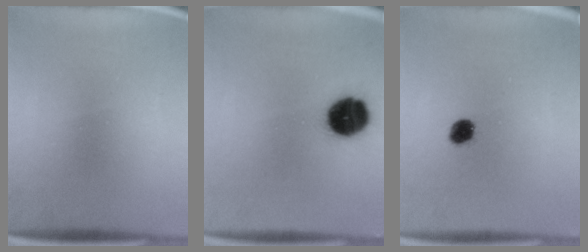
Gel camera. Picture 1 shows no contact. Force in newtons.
{"total": 12.4}
{"total": 3.5}